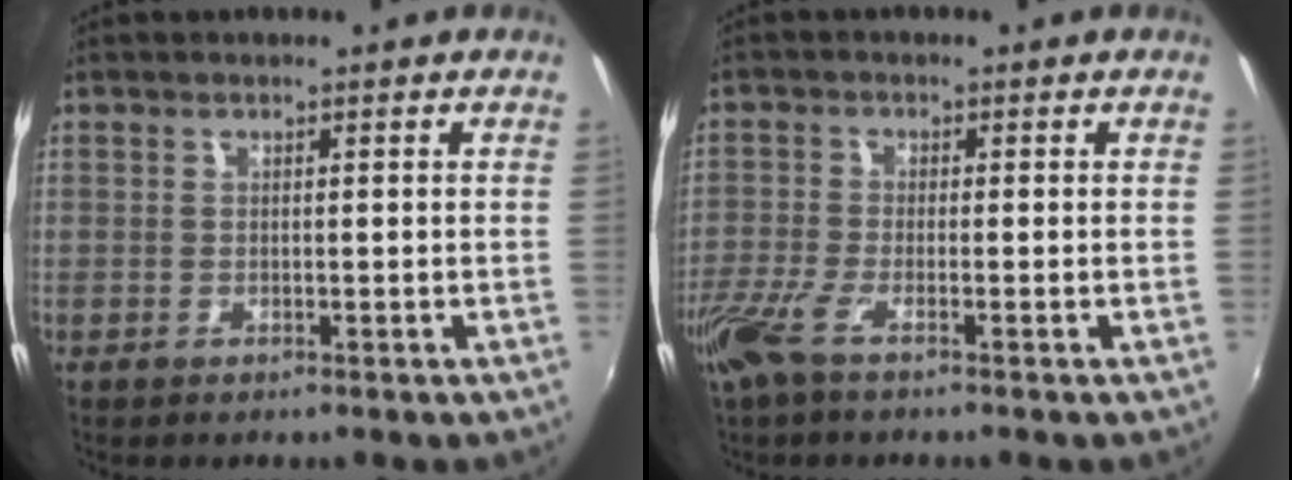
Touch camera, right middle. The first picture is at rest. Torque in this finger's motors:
{"motor_torque": [0.79, -0.68, 0.31, 0.11]}